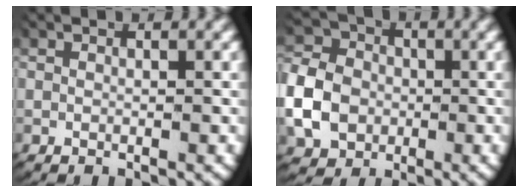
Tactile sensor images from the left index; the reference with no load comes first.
{"total": 7.3, "force": [-0.7, 6.3, 3.6], "torque": [-0.078, -0.012, -0.013]}